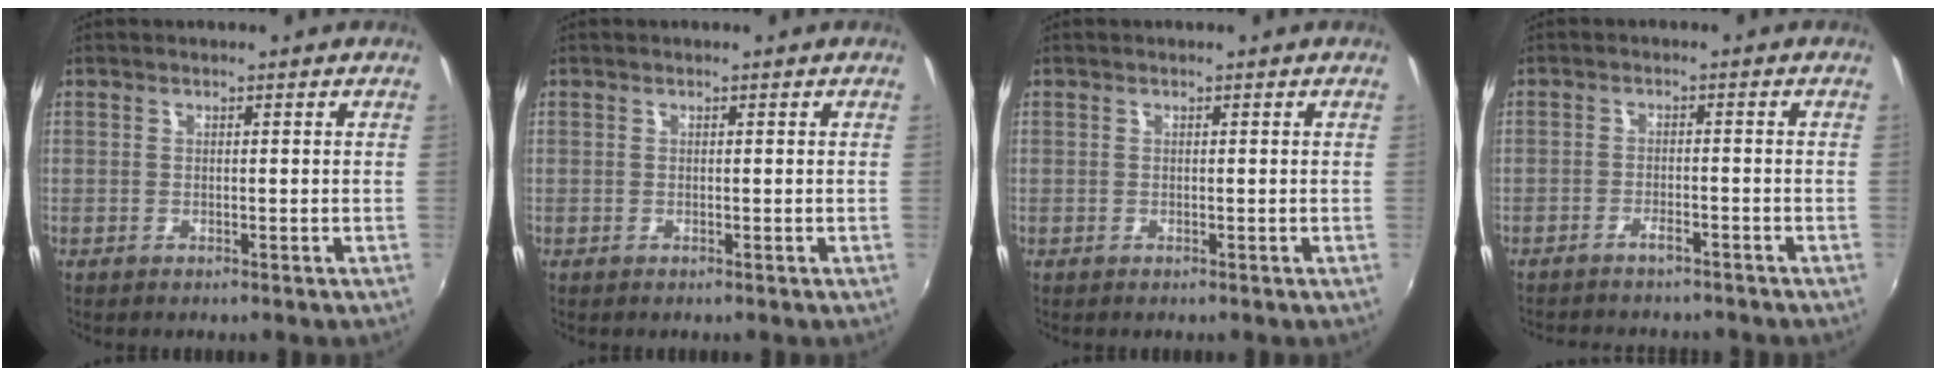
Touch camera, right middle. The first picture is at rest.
{"total": 0.0}
{"total": 0.0}
{"total": 6.3, "force": [-5.6, 1.6, 2.3], "torque": [-0.060, -0.008, -0.082]}